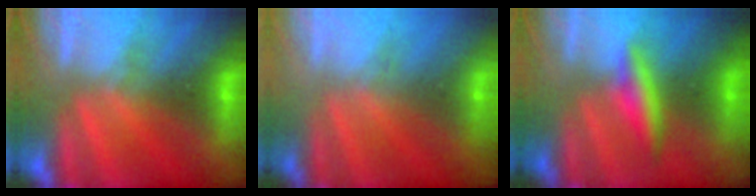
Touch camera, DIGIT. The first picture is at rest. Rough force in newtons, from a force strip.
{"total": 9.5}
{"total": 2.1}